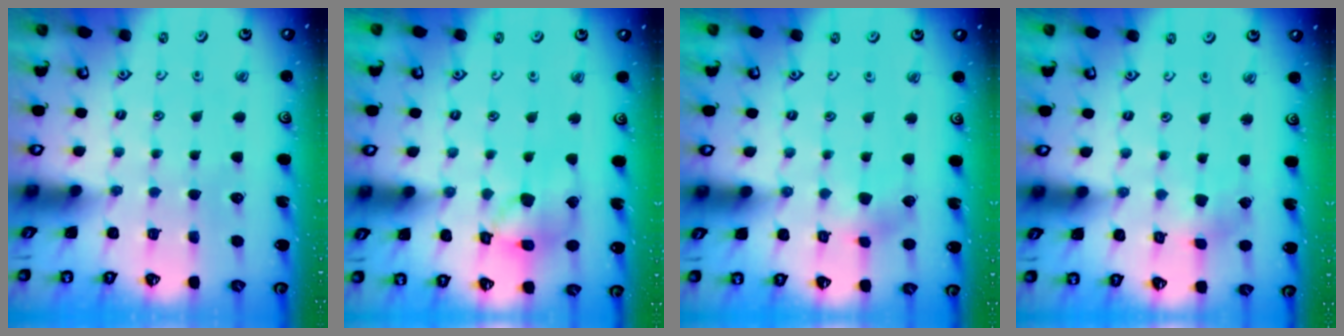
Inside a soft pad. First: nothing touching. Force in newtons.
{"total": 13.5, "press": 13.4, "slide": 1.9}
{"total": 5.6, "press": 5.6, "slide": 0.3}
{"total": 2.5, "press": 2.4, "slide": 0.3}